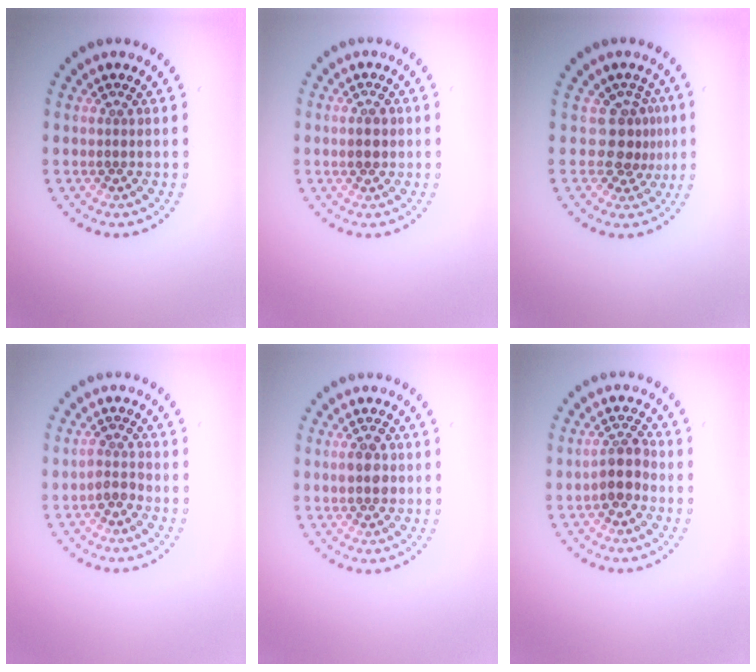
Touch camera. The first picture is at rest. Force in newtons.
{"total": 2.0, "press": 2.0, "slide": 0.1}
{"total": 2.8, "press": 1.9, "slide": 2.0}
{"total": 1.6, "press": 1.4, "slide": 0.9}
{"total": 2.7, "press": 2.7, "slide": 0.1}
{"total": 2.7, "press": 2.4, "slide": 1.2}